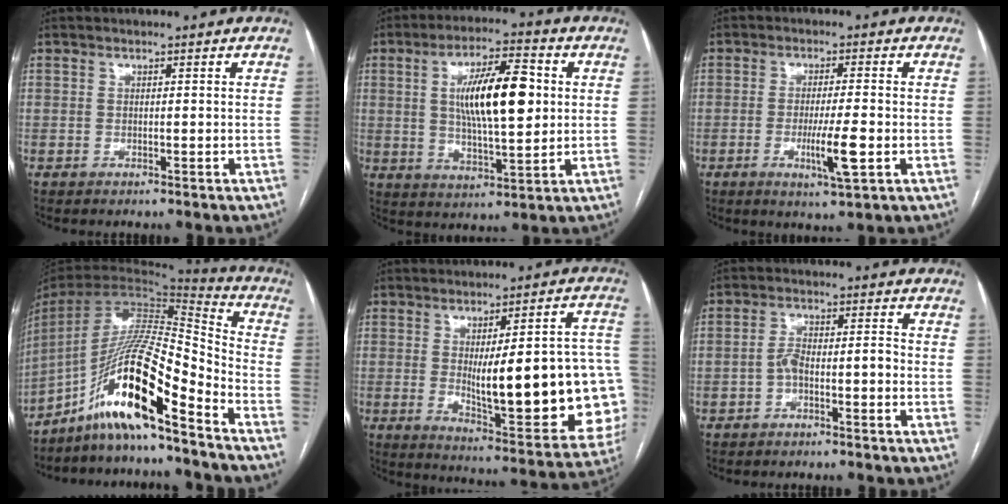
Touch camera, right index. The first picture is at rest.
{"total": 13.3, "force": [2.2, 3.2, 12.7], "torque": [-0.223, 0.011, 0.037]}
{"total": 6.4, "force": [-1.8, 0.2, 6.2], "torque": [-0.110, -0.013, -0.029]}
{"total": 17.5, "force": [-11.5, 1.5, 13.2], "torque": [-0.255, 0.008, -0.208]}
{"total": 24.5, "force": [-2.0, 5.4, 23.8], "torque": [-0.228, 0.011, -0.005]}
{"total": 4.3, "force": [-1.7, 1.3, 3.7], "torque": [-0.068, 0.023, -0.028]}